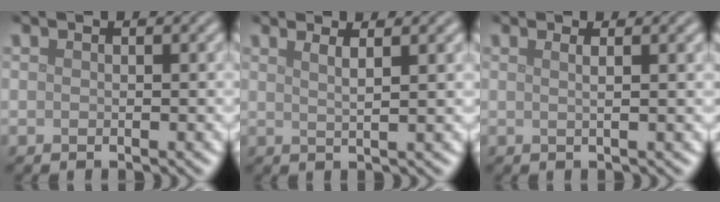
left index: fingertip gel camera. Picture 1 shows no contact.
{"total": 3.1, "force": [1.8, 1.0, 2.4], "torque": [-0.020, 0.013, 0.002]}
{"total": 2.5, "force": [1.0, 1.1, 2.0], "torque": [-0.015, 0.006, -0.013]}